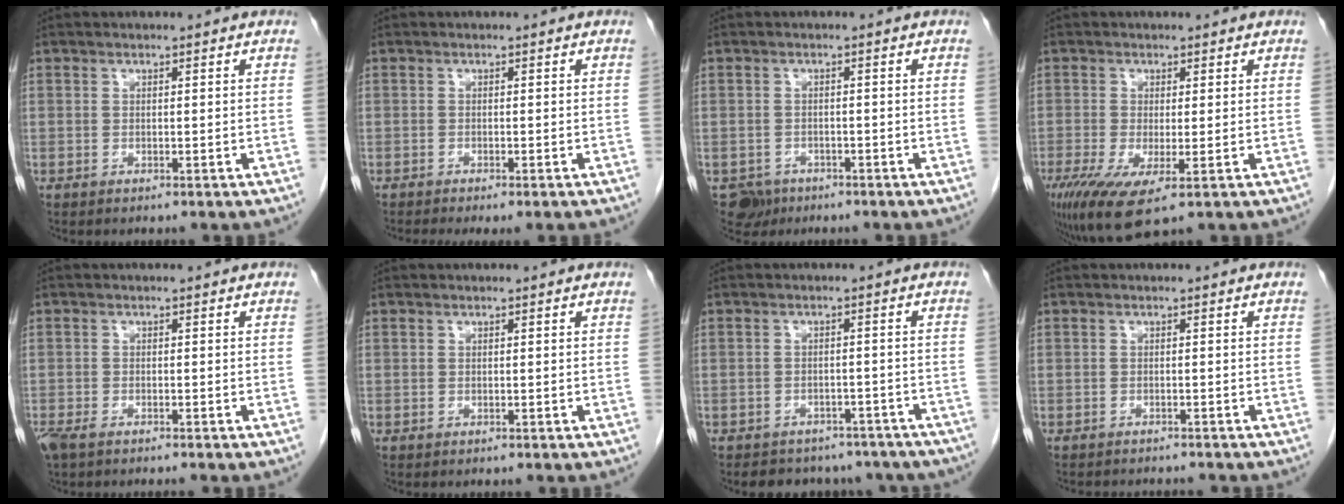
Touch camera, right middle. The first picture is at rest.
{"total": 4.0, "force": [-3.3, 0.4, 2.3], "torque": [-0.024, -0.007, -0.046]}
{"total": 3.2, "force": [-2.1, 2.4, 0.1], "torque": [-0.001, 0.005, -0.033]}
{"total": 7.5, "force": [-3.3, 1.7, 6.6], "torque": [-0.116, -0.024, -0.051]}
{"total": 4.0, "force": [-3.2, 1.0, 2.3], "torque": [-0.041, -0.011, -0.051]}
{"total": 0.0}
{"total": 13.1, "force": [-10.9, 6.3, 3.4], "torque": [-0.047, 0.011, -0.113]}
{"total": 4.9, "force": [-4.7, 1.0, 1.3], "torque": [-0.012, -0.005, -0.060]}